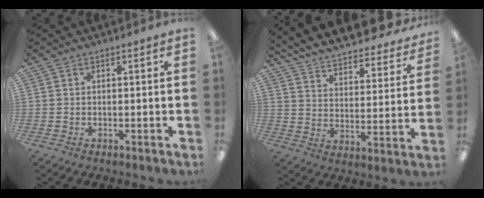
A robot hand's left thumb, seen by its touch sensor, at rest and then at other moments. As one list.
[{"total": 9.7, "force": [9.4, 1.3, 2.3], "torque": [-0.046, -0.089, 0.157]}]